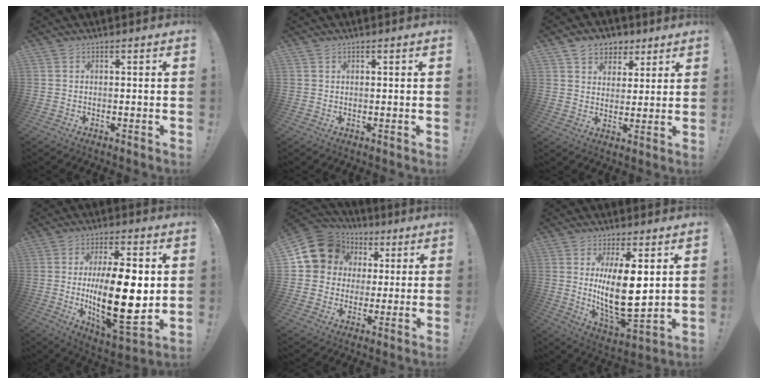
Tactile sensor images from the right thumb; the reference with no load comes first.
{"total": 0.7, "force": [0.5, 0.5, 0.2], "torque": [0.001, -0.001, 0.008]}
{"total": 8.0, "force": [4.8, 6.2, 1.7], "torque": [-0.016, -0.031, 0.095]}
{"total": 23.2, "force": [0.7, 9.1, 21.4], "torque": [-0.356, -0.018, 0.016]}
{"total": 13.8, "force": [4.8, 11.9, 5.1], "torque": [-0.079, -0.012, 0.106]}
{"total": 15.5, "force": [3.3, 5.9, 13.9], "torque": [-0.248, -0.036, 0.054]}